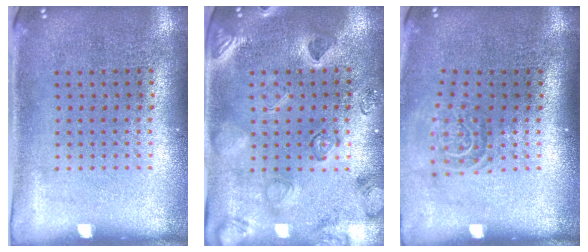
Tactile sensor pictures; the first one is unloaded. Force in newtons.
{"total": 2.3, "press": 2.2, "slide": 0.8}
{"total": 1.6, "press": 1.1, "slide": 1.1}